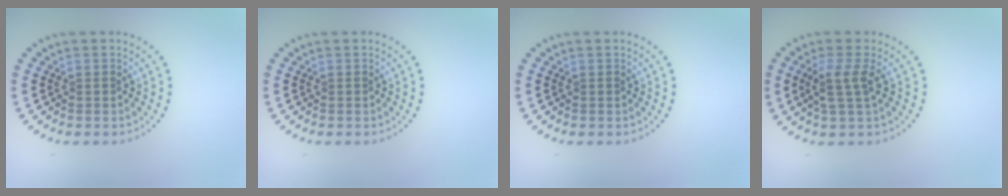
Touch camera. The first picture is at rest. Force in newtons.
{"total": 0.0}
{"total": 0.0}
{"total": 2.6, "press": 2.0, "slide": 1.6}